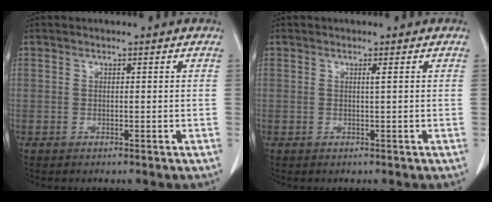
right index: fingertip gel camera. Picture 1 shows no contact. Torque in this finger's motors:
{"motor_torque": [0.06, 0.02, 0.06, 0.00]}